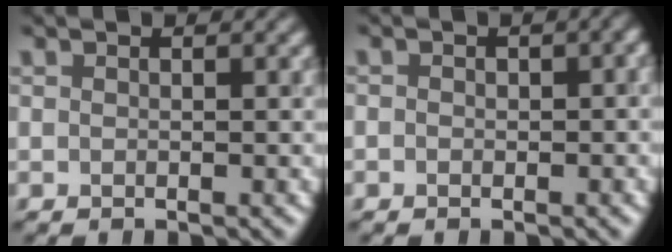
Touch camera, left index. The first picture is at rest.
{"total": 2.2, "force": [-0.2, 1.5, 1.6], "torque": [-0.014, -0.002, -0.003]}